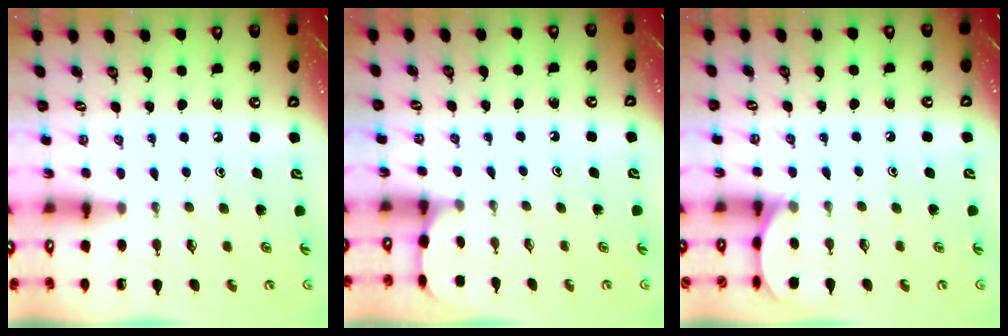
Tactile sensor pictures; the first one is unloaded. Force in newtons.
{"total": 1.4, "press": 1.4, "slide": 0.0}
{"total": 4.7, "press": 4.7, "slide": 0.5}